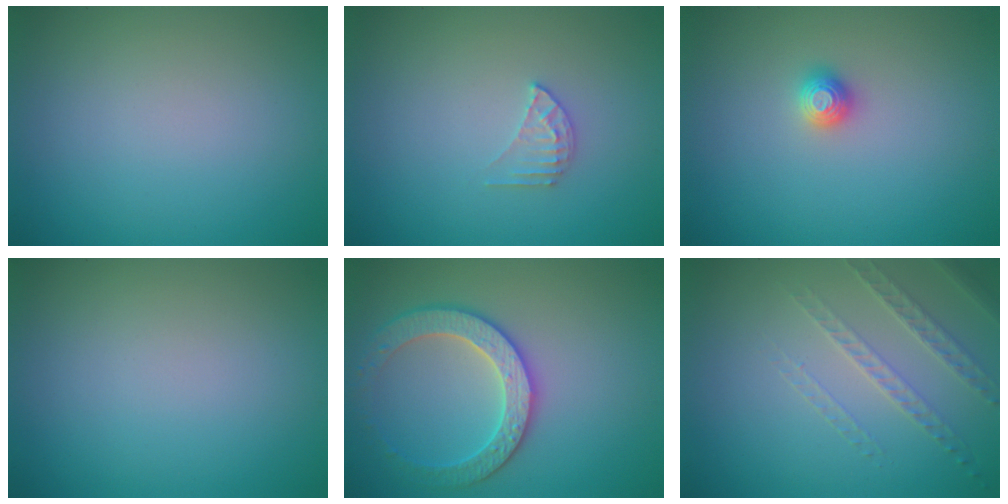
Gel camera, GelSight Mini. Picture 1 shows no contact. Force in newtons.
{"total": 1.5, "press": 1.5, "slide": 0.2}
{"total": 1.1, "press": 1.1, "slide": 0.2}
{"total": 0.0}
{"total": 3.6, "press": 3.6, "slide": 0.4}
{"total": 1.6, "press": 1.3, "slide": 0.9}